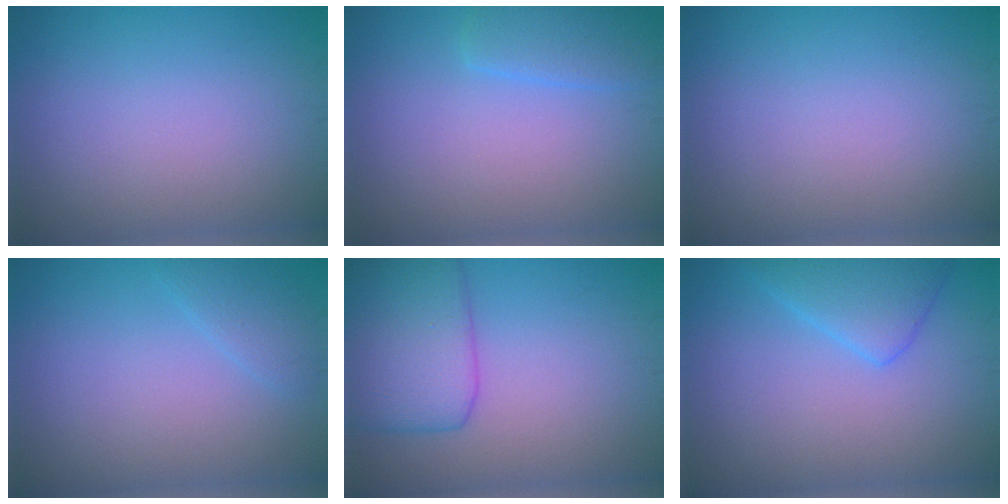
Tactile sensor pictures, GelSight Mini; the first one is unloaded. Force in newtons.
{"total": 2.5, "press": 2.5, "slide": 0.3}
{"total": 0.0}
{"total": 1.5, "press": 1.5, "slide": 0.1}
{"total": 6.0, "press": 6.0, "slide": 0.3}
{"total": 3.6, "press": 3.6, "slide": 0.3}